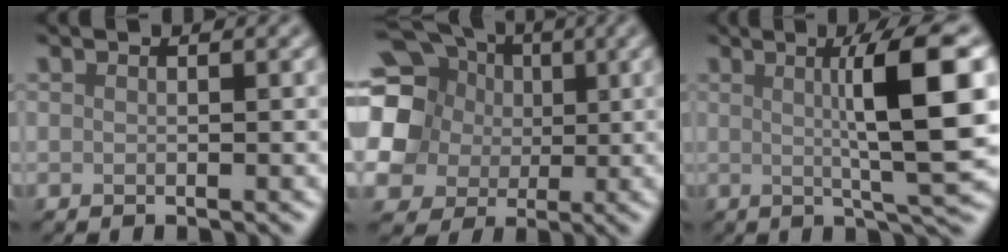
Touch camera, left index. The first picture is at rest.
{"total": 17.2, "force": [3.9, 15.4, 6.6], "torque": [-0.186, 0.021, 0.039]}
{"total": 8.9, "force": [1.3, 1.3, 8.7], "torque": [-0.114, 0.009, 0.020]}